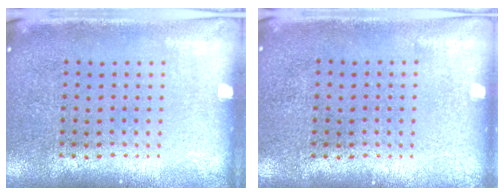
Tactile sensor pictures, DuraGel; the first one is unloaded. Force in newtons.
{"total": 0.0}